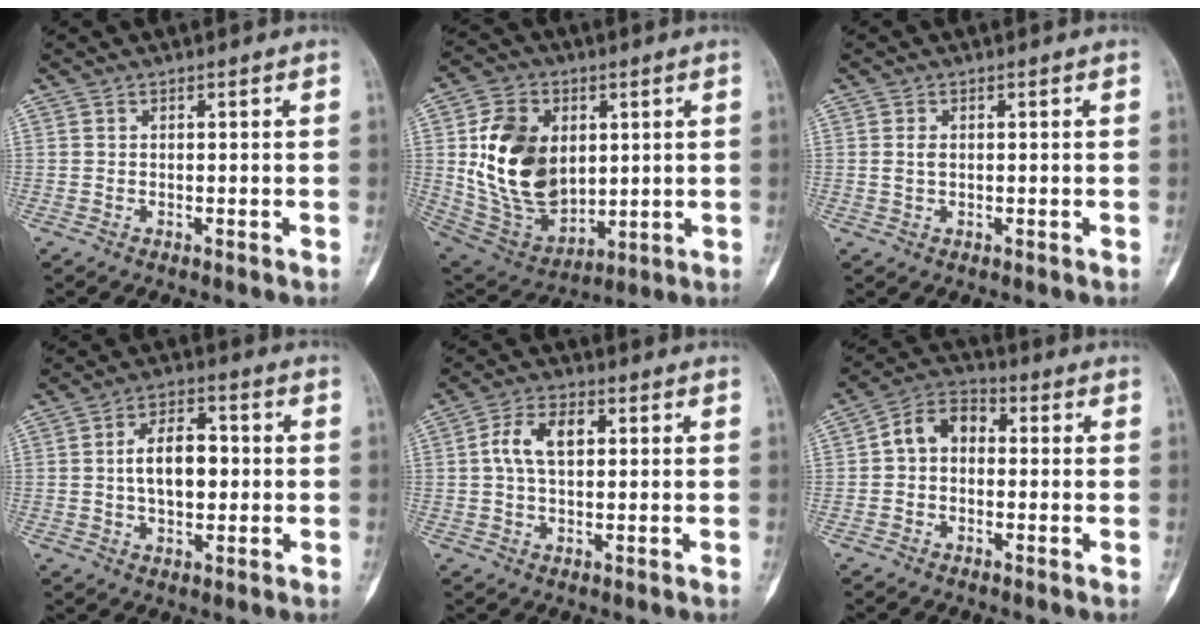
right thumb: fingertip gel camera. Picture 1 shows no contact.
{"total": 19.0, "force": [2.7, 13.3, 13.3], "torque": [-0.207, -0.018, 0.070]}
{"total": 1.4, "force": [0.2, 0.8, 1.1], "torque": [-0.021, -0.001, 0.004]}
{"total": 9.4, "force": [0.3, 5.5, 7.6], "torque": [-0.107, 0.015, 0.001]}
{"total": 7.5, "force": [1.3, 4.4, 5.9], "torque": [-0.106, 0.016, 0.019]}
{"total": 7.9, "force": [0.3, 5.8, 5.3], "torque": [-0.066, 0.029, -0.011]}